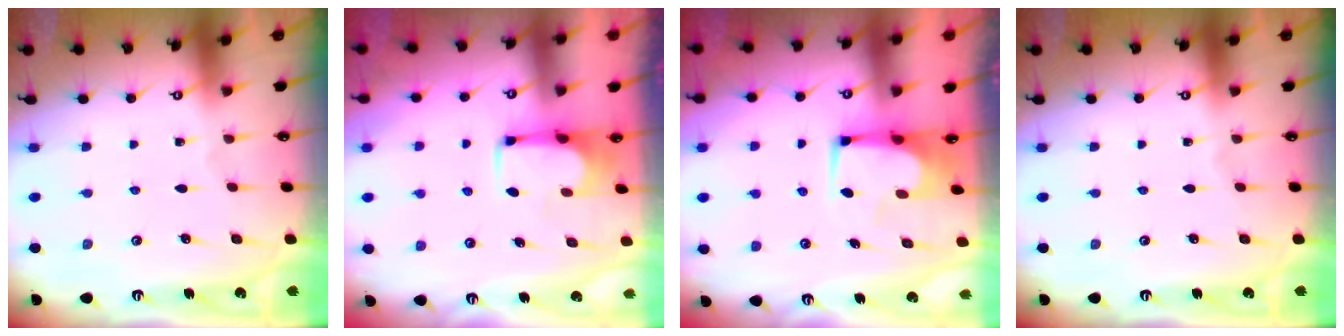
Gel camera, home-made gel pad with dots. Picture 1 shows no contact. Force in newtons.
{"total": 3.6, "press": 3.6, "slide": 0.0}
{"total": 1.2, "press": 1.2, "slide": 0.2}
{"total": 0.0}